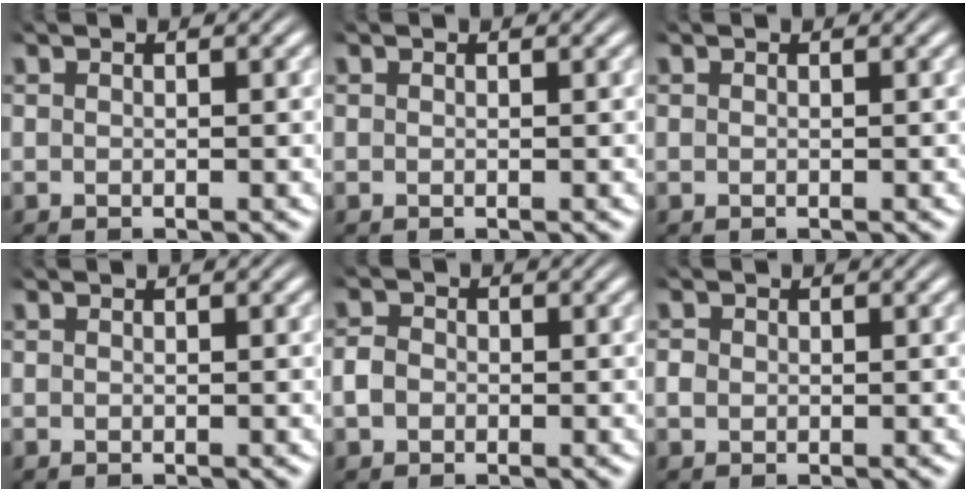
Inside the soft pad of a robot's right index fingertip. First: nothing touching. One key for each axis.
{"total": 0.0}
{"total": 0.0}
{"total": 0.0}
{"total": 1.4, "fx": -0.6, "fy": 1.2, "fz": 0.6, "tx": -0.019, "ty": -0.008, "tz": -0.006}
{"total": 0.6, "fx": -0.2, "fy": 0.5, "fz": 0.1, "tx": -0.007, "ty": -0.010, "tz": 0.003}